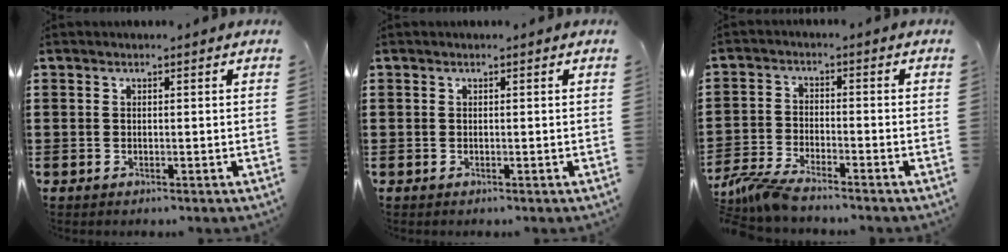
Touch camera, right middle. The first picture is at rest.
{"total": 0.0}
{"total": 4.8, "force": [-4.5, 0.1, 1.9], "torque": [-0.061, -0.017, -0.093]}